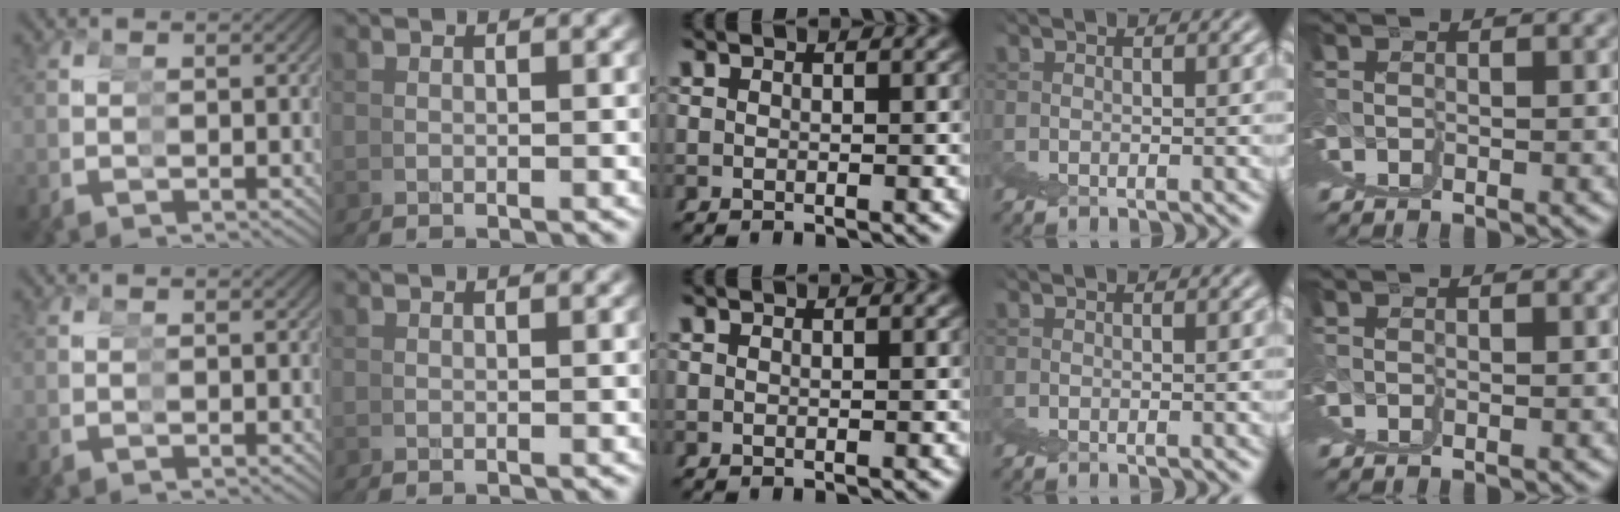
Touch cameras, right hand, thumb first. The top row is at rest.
{}